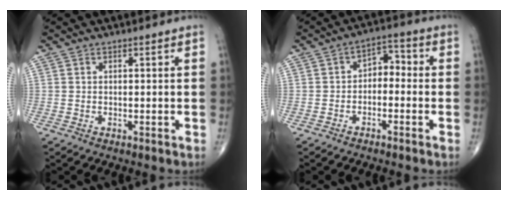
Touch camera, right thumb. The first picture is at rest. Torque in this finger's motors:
{"motor_torque": [0.10, -0.13, 0.30, -0.16, 0.01]}